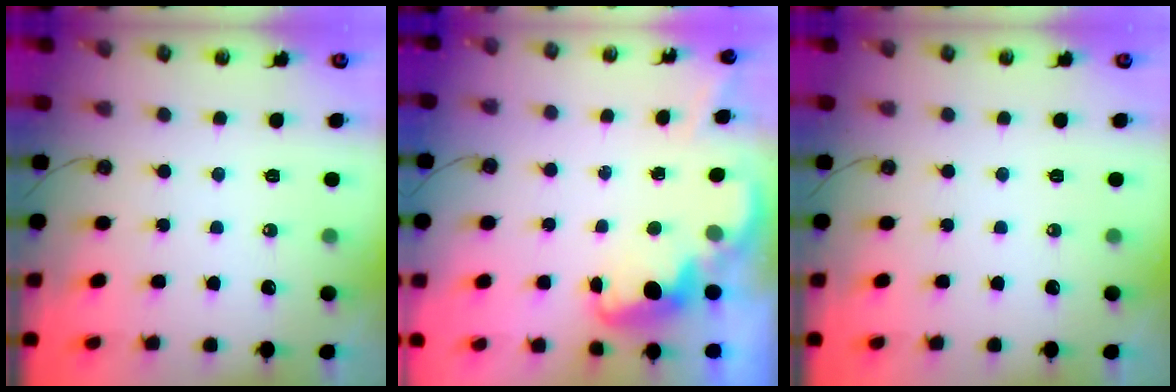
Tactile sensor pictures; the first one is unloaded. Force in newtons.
{"total": 2.6, "press": 2.5, "slide": 0.8}
{"total": 0.0}